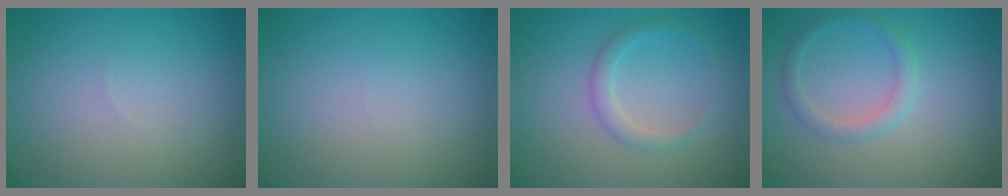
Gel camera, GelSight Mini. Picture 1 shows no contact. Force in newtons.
{"total": 0.0}
{"total": 1.8, "press": 1.8, "slide": 0.1}
{"total": 1.9, "press": 1.9, "slide": 0.1}